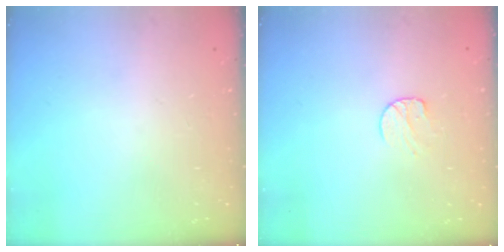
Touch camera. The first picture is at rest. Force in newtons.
{"total": 7.7, "press": 7.7, "slide": 0.7}